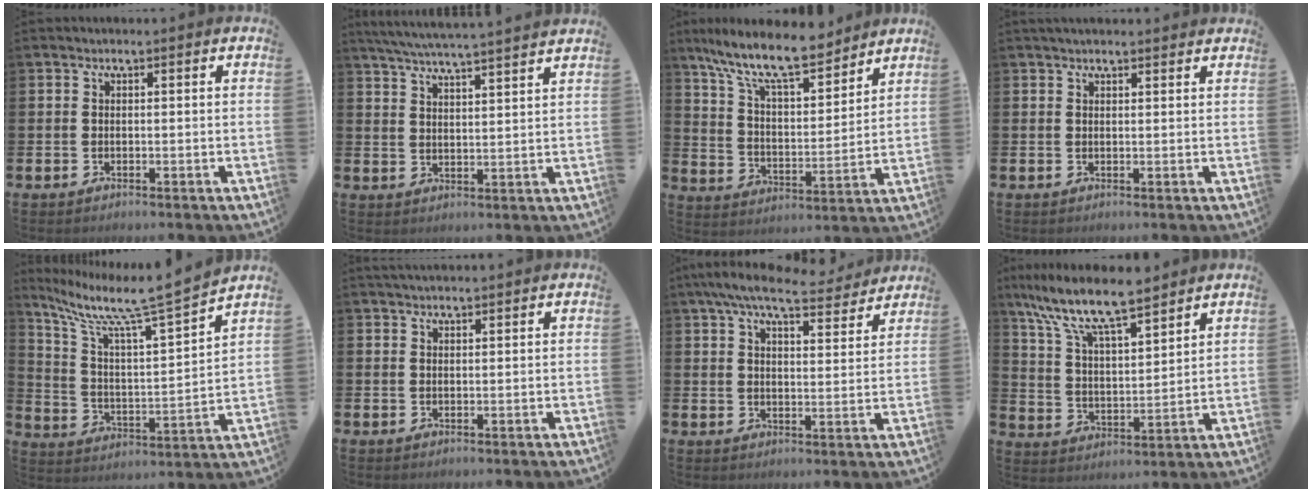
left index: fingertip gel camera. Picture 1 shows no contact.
{"total": 6.1, "force": [5.8, -0.4, 1.6], "torque": [-0.053, -0.031, 0.105]}
{"total": 11.5, "force": [10.0, 2.5, 5.2], "torque": [-0.125, -0.058, 0.172]}
{"total": 1.6, "force": [1.6, 0.3, 0.4], "torque": [0.000, -0.002, 0.027]}
{"total": 9.7, "force": [8.3, 0.6, 5.0], "torque": [-0.136, -0.058, 0.133]}
{"total": 1.8, "force": [1.7, 0.3, 0.4], "torque": [-0.001, -0.002, 0.029]}
{"total": 7.8, "force": [6.9, 1.5, 3.3], "torque": [-0.065, -0.035, 0.119]}
{"total": 10.2, "force": [8.8, 2.2, 4.8], "torque": [-0.121, -0.048, 0.152]}